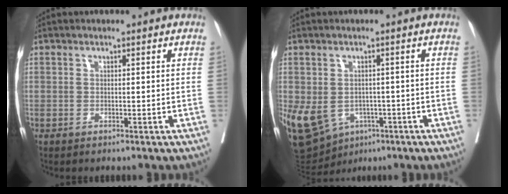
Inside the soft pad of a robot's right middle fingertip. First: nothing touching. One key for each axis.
{"total": 13.2, "fx": -5.1, "fy": 10.2, "fz": 6.7, "tx": -0.159, "ty": 0.003, "tz": -0.067}